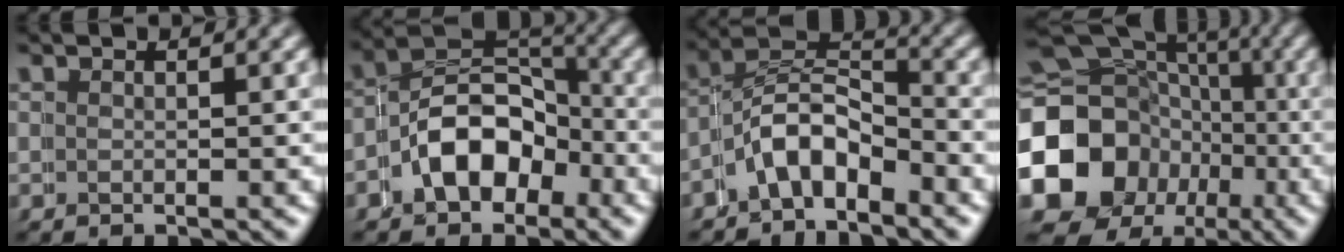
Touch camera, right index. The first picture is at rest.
{"total": 6.0, "force": [-2.1, 4.8, 3.0], "torque": [-0.057, -0.009, -0.043]}
{"total": 4.5, "force": [-2.4, 3.1, 2.1], "torque": [-0.043, -0.015, -0.049]}
{"total": 19.1, "force": [-2.9, 17.2, 7.7], "torque": [-0.166, -0.055, -0.053]}